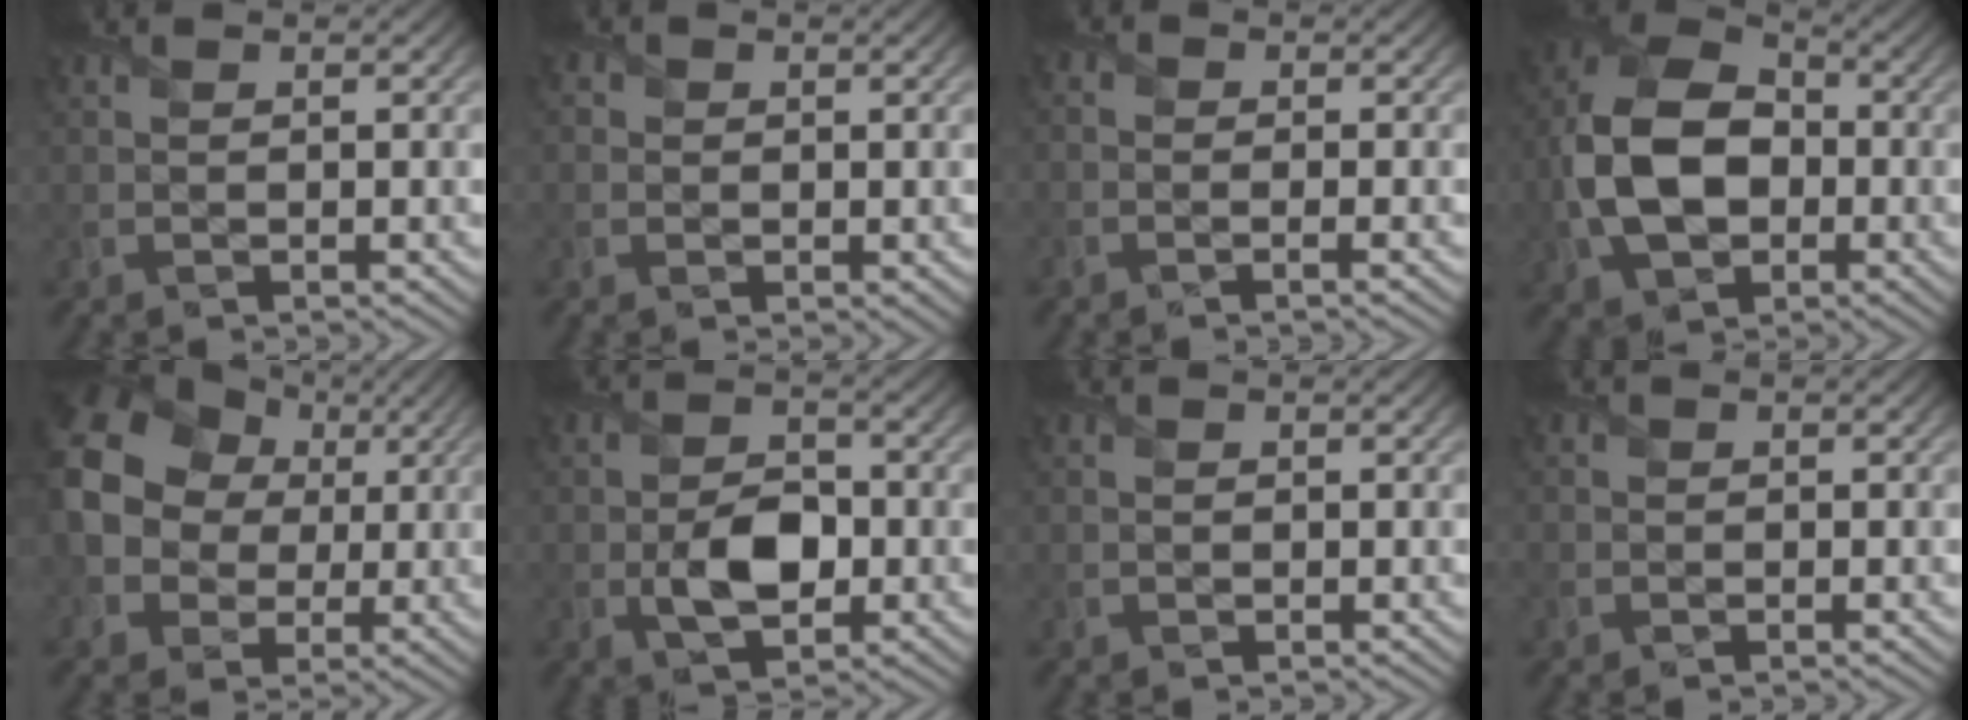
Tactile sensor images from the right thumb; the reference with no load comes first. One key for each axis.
{"total": 1.2, "fx": 0.2, "fy": 1.2, "fz": 0.4, "tx": -0.015, "ty": 0.003, "tz": 0.003}
{"total": 1.3, "fx": -0.8, "fy": 0.1, "fz": 1.0, "tx": -0.018, "ty": -0.001, "tz": -0.024}
{"total": 13.2, "fx": -2.0, "fy": 9.1, "fz": 9.4, "tx": -0.219, "ty": -0.011, "tz": -0.043}
{"total": 16.3, "fx": 2.1, "fy": 14.0, "fz": 8.1, "tx": -0.222, "ty": 0.018, "tz": 0.014}
{"total": 5.5, "fx": -1.0, "fy": 3.2, "fz": 4.3, "tx": -0.087, "ty": -0.006, "tz": -0.020}
{"total": 0.6, "fx": -0.2, "fy": 0.5, "fz": 0.0, "tx": 0.002, "ty": -0.004, "tz": -0.005}
{"total": 0.7, "fx": -0.4, "fy": 0.6, "fz": 0.0, "tx": 0.007, "ty": 0.000, "tz": -0.011}